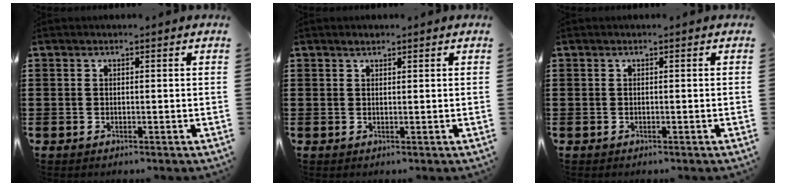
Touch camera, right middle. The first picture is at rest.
{"total": 0.8, "force": [0.7, 0.4, 0.2], "torque": [-0.005, 0.002, 0.014]}
{"total": 0.0}